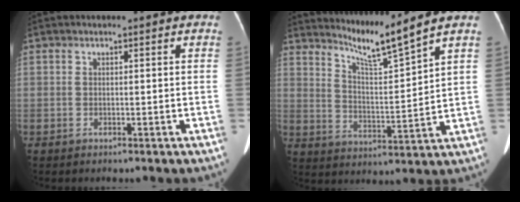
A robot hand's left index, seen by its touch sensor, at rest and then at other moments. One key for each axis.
{"total": 7.8, "fx": 6.9, "fy": -2.3, "fz": 2.8, "tx": -0.057, "ty": -0.028, "tz": 0.132}